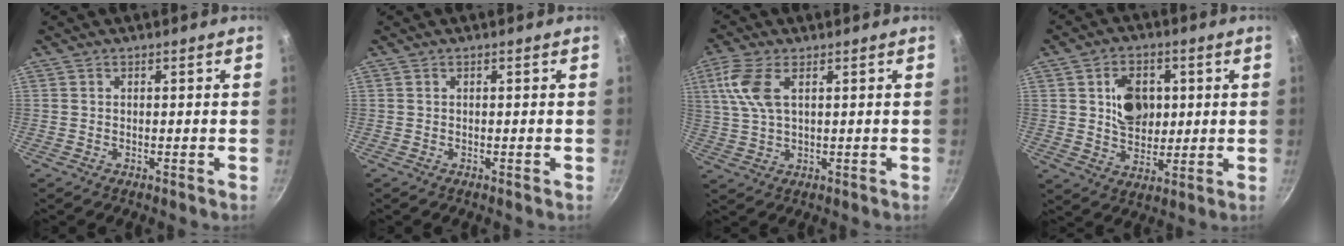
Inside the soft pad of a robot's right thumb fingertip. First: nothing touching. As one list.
[{"total": 0.0}, {"total": 8.0, "force": [2.7, 3.9, 6.5], "torque": [-0.142, 0.008, 0.056]}, {"total": 10.1, "force": [2.1, 7.6, 6.4], "torque": [-0.068, -0.009, 0.035]}]